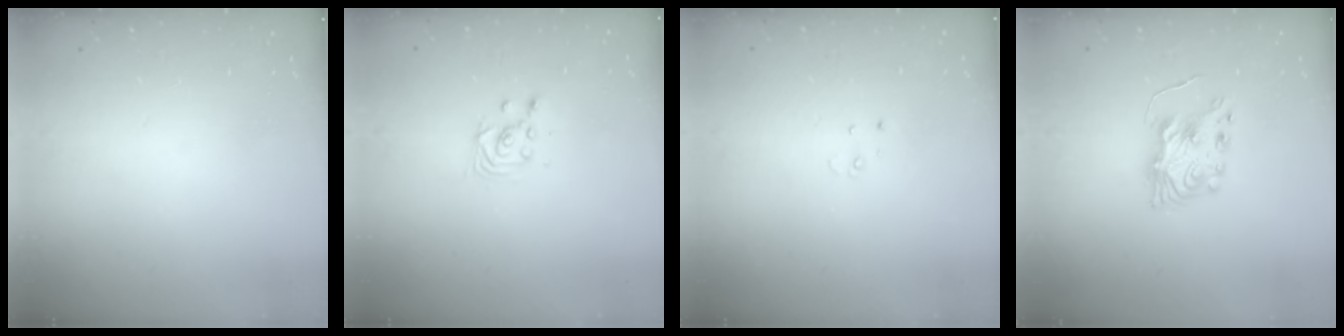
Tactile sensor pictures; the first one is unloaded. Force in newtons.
{"total": 3.3, "press": 3.3, "slide": 0.4}
{"total": 2.3, "press": 2.3, "slide": 0.2}
{"total": 8.0, "press": 8.0, "slide": 0.2}